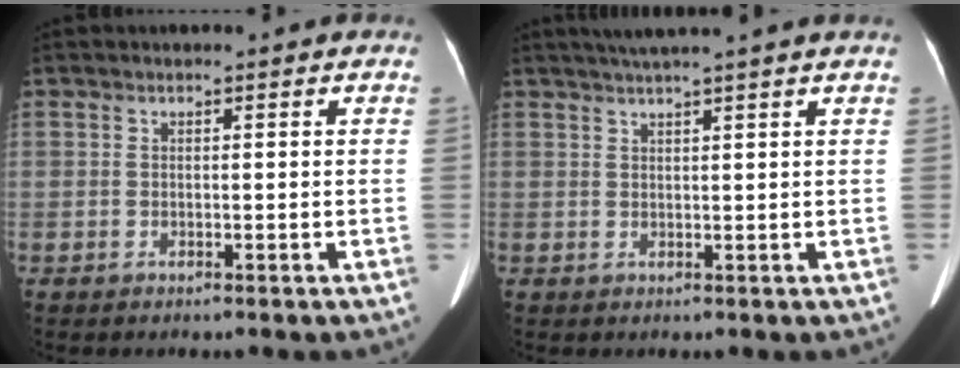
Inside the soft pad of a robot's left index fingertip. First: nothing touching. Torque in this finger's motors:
{"motor_torque": [0.42, -1.02, 0.01, 0.06]}